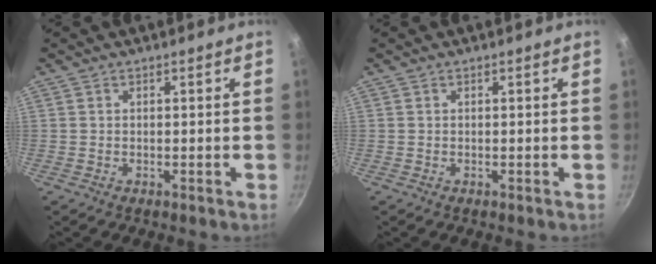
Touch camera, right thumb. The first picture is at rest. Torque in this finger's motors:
{"motor_torque": [0.00, 0.00, 0.01, 0.01, 0.00]}